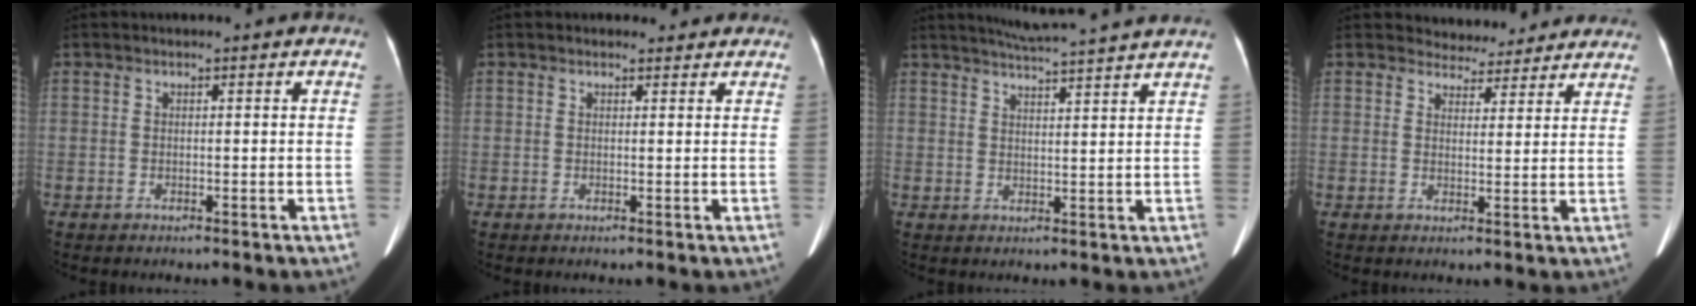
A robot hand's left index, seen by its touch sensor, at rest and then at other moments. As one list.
[{"total": 1.9, "force": [1.7, 0.9, 0.1], "torque": [0.000, 0.000, 0.013]}, {"total": 11.5, "force": [10.5, -1.0, 4.7], "torque": [-0.081, 0.010, 0.135]}, {"total": 7.0, "force": [6.5, 2.5, 0.1], "torque": [0.012, 0.007, 0.069]}]